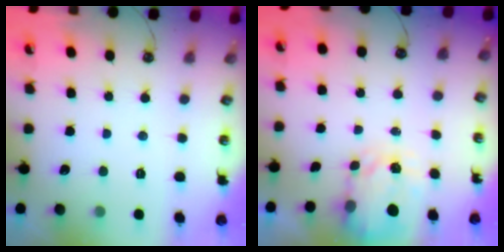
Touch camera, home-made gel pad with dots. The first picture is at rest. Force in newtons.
{"total": 3.3, "press": 3.3, "slide": 0.3}